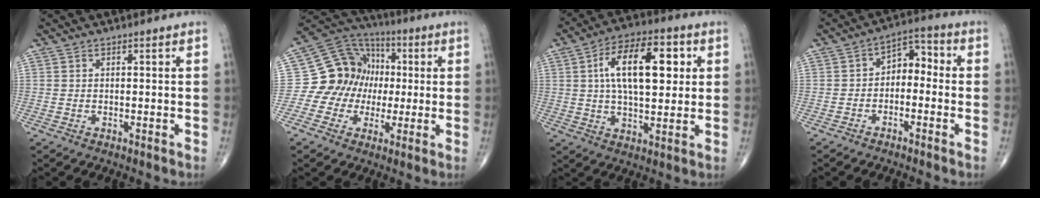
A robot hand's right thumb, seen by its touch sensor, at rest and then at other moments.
{"total": 13.4, "force": [-0.5, 12.4, 5.1], "torque": [-0.048, 0.036, -0.016]}
{"total": 16.2, "force": [3.6, 7.7, 13.8], "torque": [-0.206, 0.010, 0.056]}
{"total": 5.9, "force": [-1.1, 4.0, 4.2], "torque": [-0.038, 0.040, -0.035]}